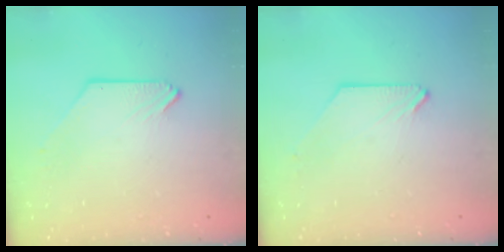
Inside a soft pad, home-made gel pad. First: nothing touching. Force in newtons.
{"total": 0.7, "press": 0.7, "slide": 0.1}